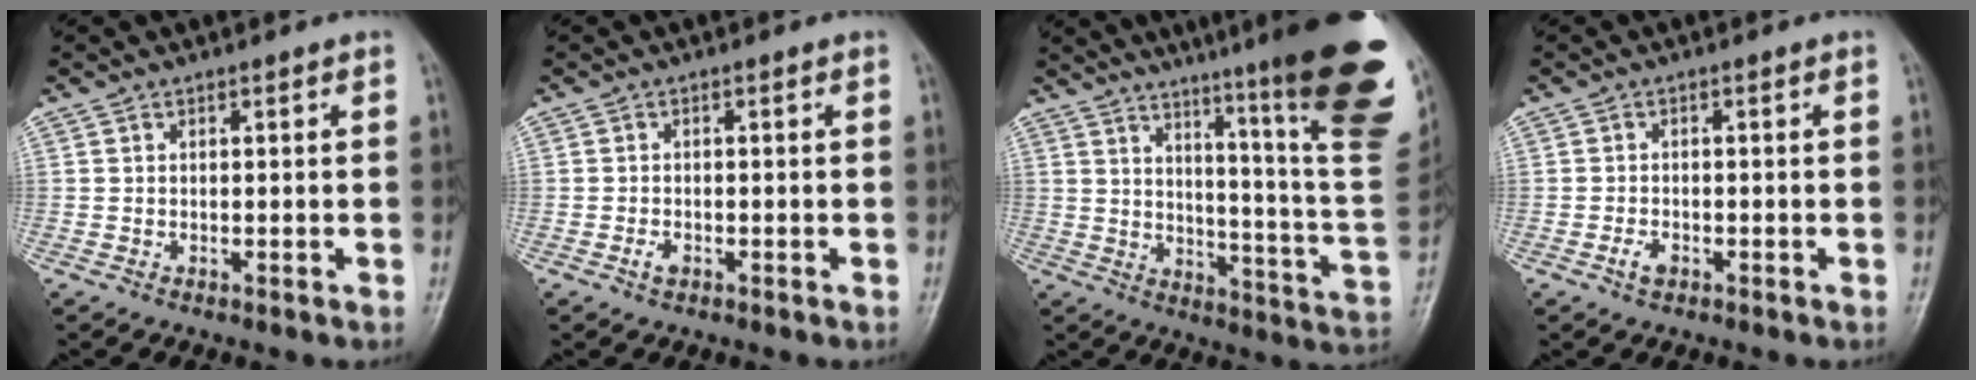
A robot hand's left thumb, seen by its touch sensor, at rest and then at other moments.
{"total": 1.4, "force": [-0.7, 0.8, 0.9], "torque": [-0.016, 0.003, -0.013]}
{"total": 29.4, "force": [17.8, 3.2, 23.2], "torque": [-0.236, -0.093, 0.239]}
{"total": 1.9, "force": [-1.0, 1.1, 1.2], "torque": [-0.023, 0.006, -0.019]}